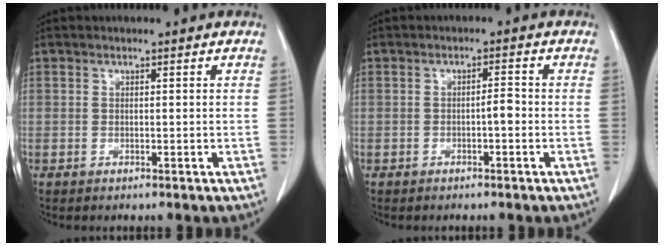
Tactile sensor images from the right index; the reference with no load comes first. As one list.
[{"total": 1.7, "force": [-0.6, 0.3, 1.6], "torque": [-0.024, 0.003, -0.010]}]